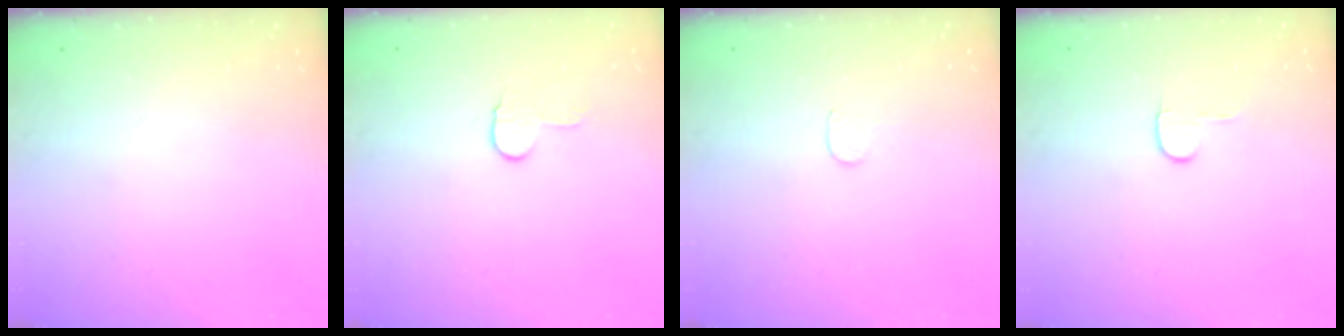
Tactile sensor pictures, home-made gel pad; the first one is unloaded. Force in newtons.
{"total": 6.4, "press": 6.4, "slide": 0.6}
{"total": 3.0, "press": 3.0, "slide": 0.3}
{"total": 4.7, "press": 4.7, "slide": 0.5}